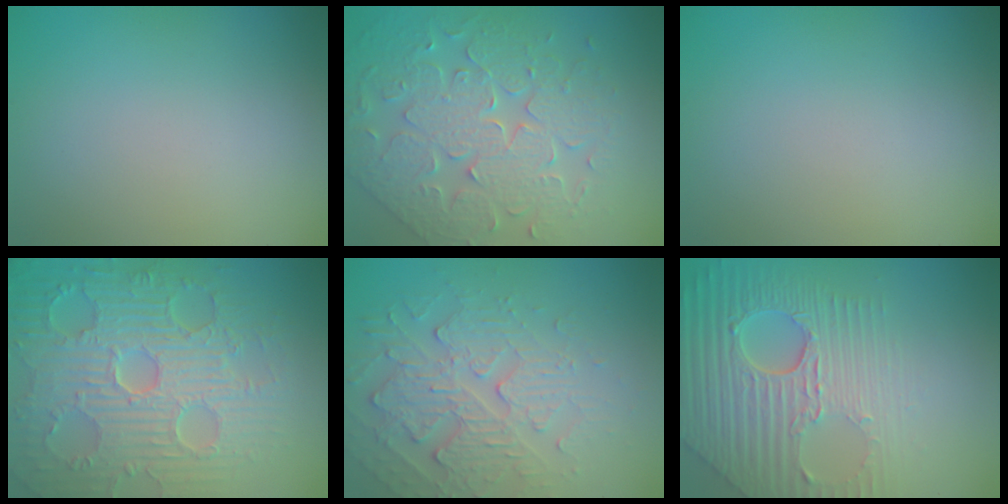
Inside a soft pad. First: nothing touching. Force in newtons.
{"total": 5.6, "press": 5.2, "slide": 2.2}
{"total": 0.0}
{"total": 9.2, "press": 6.5, "slide": 6.5}
{"total": 4.4, "press": 3.9, "slide": 2.1}
{"total": 8.7, "press": 5.9, "slide": 6.4}